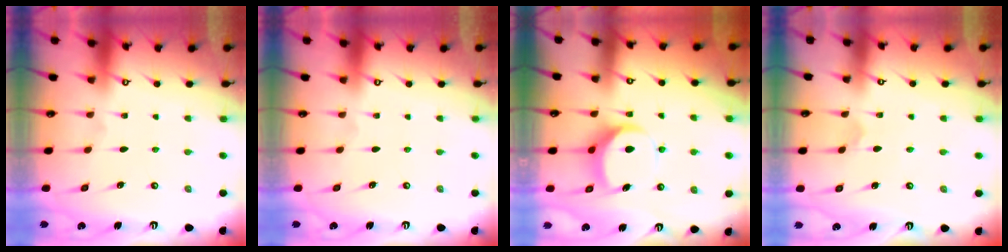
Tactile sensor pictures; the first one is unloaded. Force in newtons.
{"total": 0.0}
{"total": 7.0, "press": 7.0, "slide": 0.6}
{"total": 2.3, "press": 2.3, "slide": 0.2}